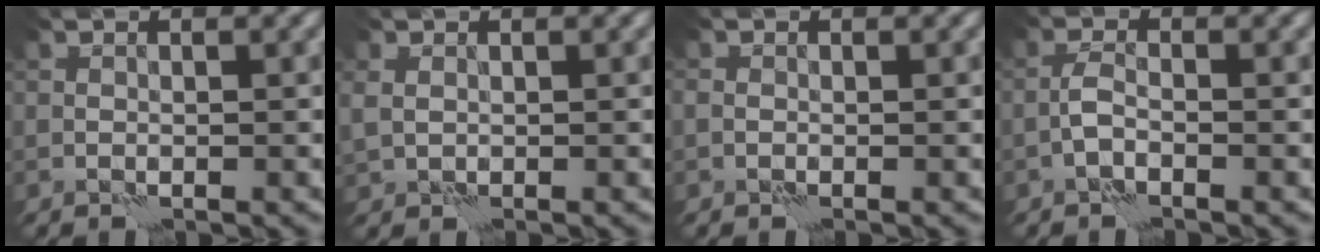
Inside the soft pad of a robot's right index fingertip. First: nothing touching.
{"total": 1.3, "force": [0.5, 1.0, 0.6], "torque": [-0.012, -0.003, 0.013]}
{"total": 0.0}
{"total": 1.1, "force": [-0.6, 0.2, 0.9], "torque": [-0.019, 0.004, -0.018]}